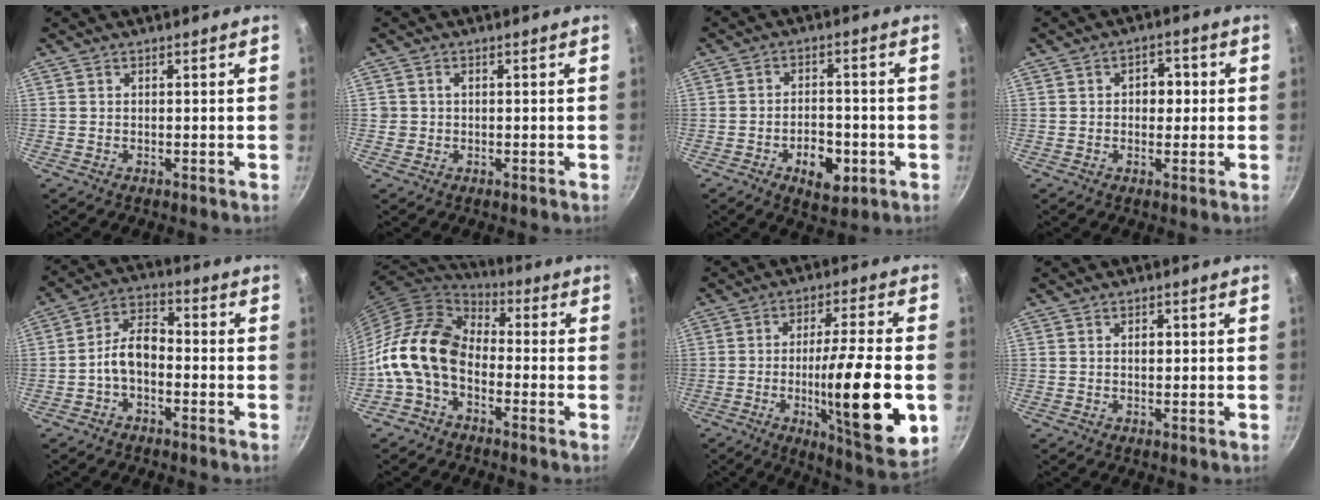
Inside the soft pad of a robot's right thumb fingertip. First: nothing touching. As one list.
[{"total": 1.4, "force": [0.1, 1.3, 0.5], "torque": [-0.004, 0.006, 0.003]}, {"total": 8.3, "force": [-3.1, 4.7, 6.1], "torque": [-0.071, 0.015, -0.042]}, {"total": 5.0, "force": [0.5, 3.7, 3.3], "torque": [-0.013, 0.006, 0.001]}, {"total": 9.5, "force": [-3.0, 5.6, 7.0], "torque": [-0.117, 0.051, -0.071]}, {"total": 14.7, "force": [-3.5, 10.0, 10.2], "torque": [-0.168, 0.047, -0.093]}, {"total": 20.3, "force": [-4.3, 3.6, 19.5], "torque": [-0.294, 0.010, -0.063]}, {"total": 1.7, "force": [0.3, 1.1, 1.3], "torque": [-0.013, 0.002, 0.003]}]